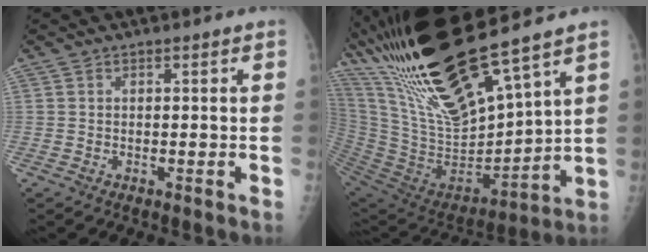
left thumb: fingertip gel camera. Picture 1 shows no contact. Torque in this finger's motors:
{"motor_torque": [2.51, 2.51, 1.38, -1.39, 0.29]}